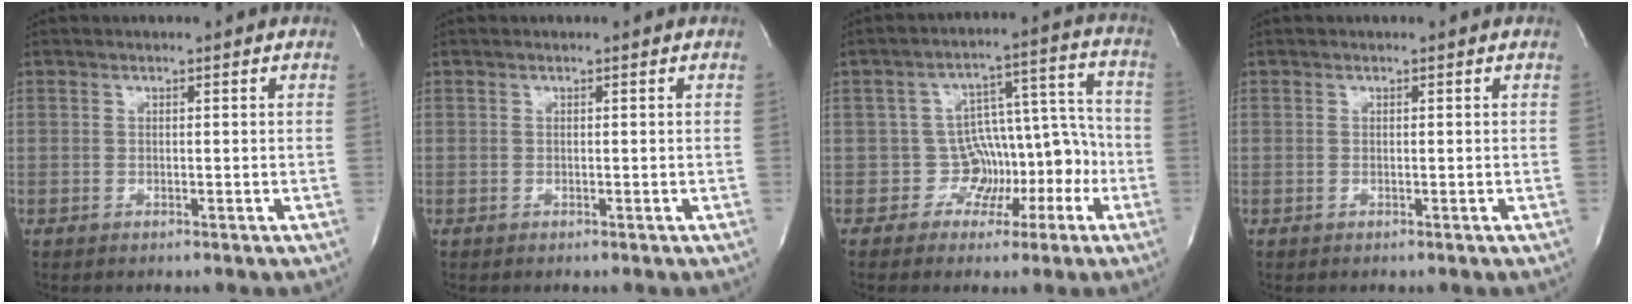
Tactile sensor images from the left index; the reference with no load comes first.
{"total": 0.0}
{"total": 7.8, "force": [-3.6, 6.6, 2.1], "torque": [0.005, 0.056, -0.045]}
{"total": 0.0}